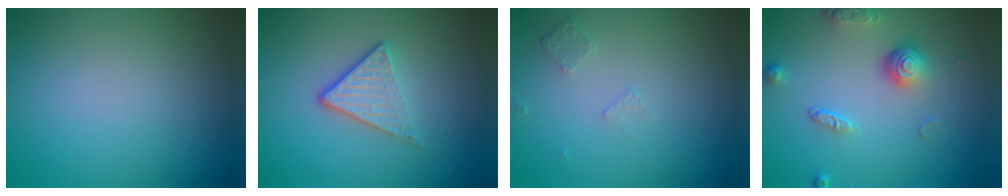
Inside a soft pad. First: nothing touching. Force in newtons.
{"total": 3.5, "press": 2.5, "slide": 2.5}
{"total": 0.8, "press": 0.6, "slide": 0.5}
{"total": 4.0, "press": 2.9, "slide": 2.7}